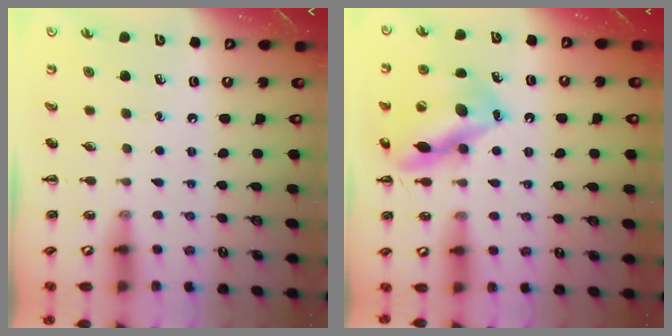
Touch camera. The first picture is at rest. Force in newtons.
{"total": 15.7, "press": 15.6, "slide": 1.2}